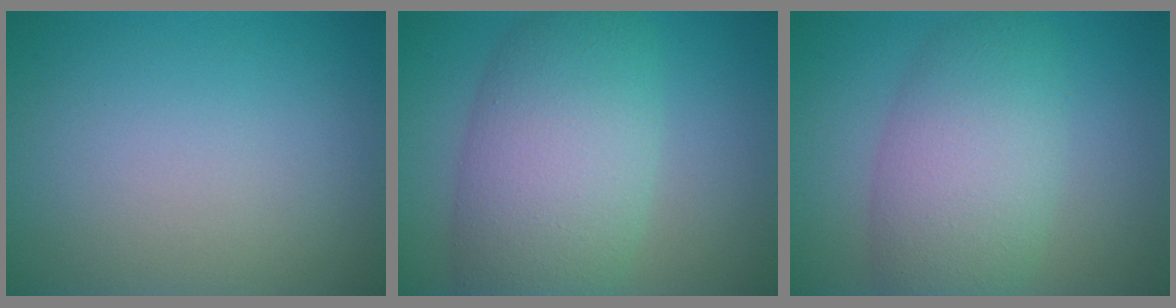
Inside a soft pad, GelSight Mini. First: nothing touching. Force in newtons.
{"total": 9.0, "press": 9.0, "slide": 0.3}
{"total": 6.9, "press": 6.9, "slide": 0.4}